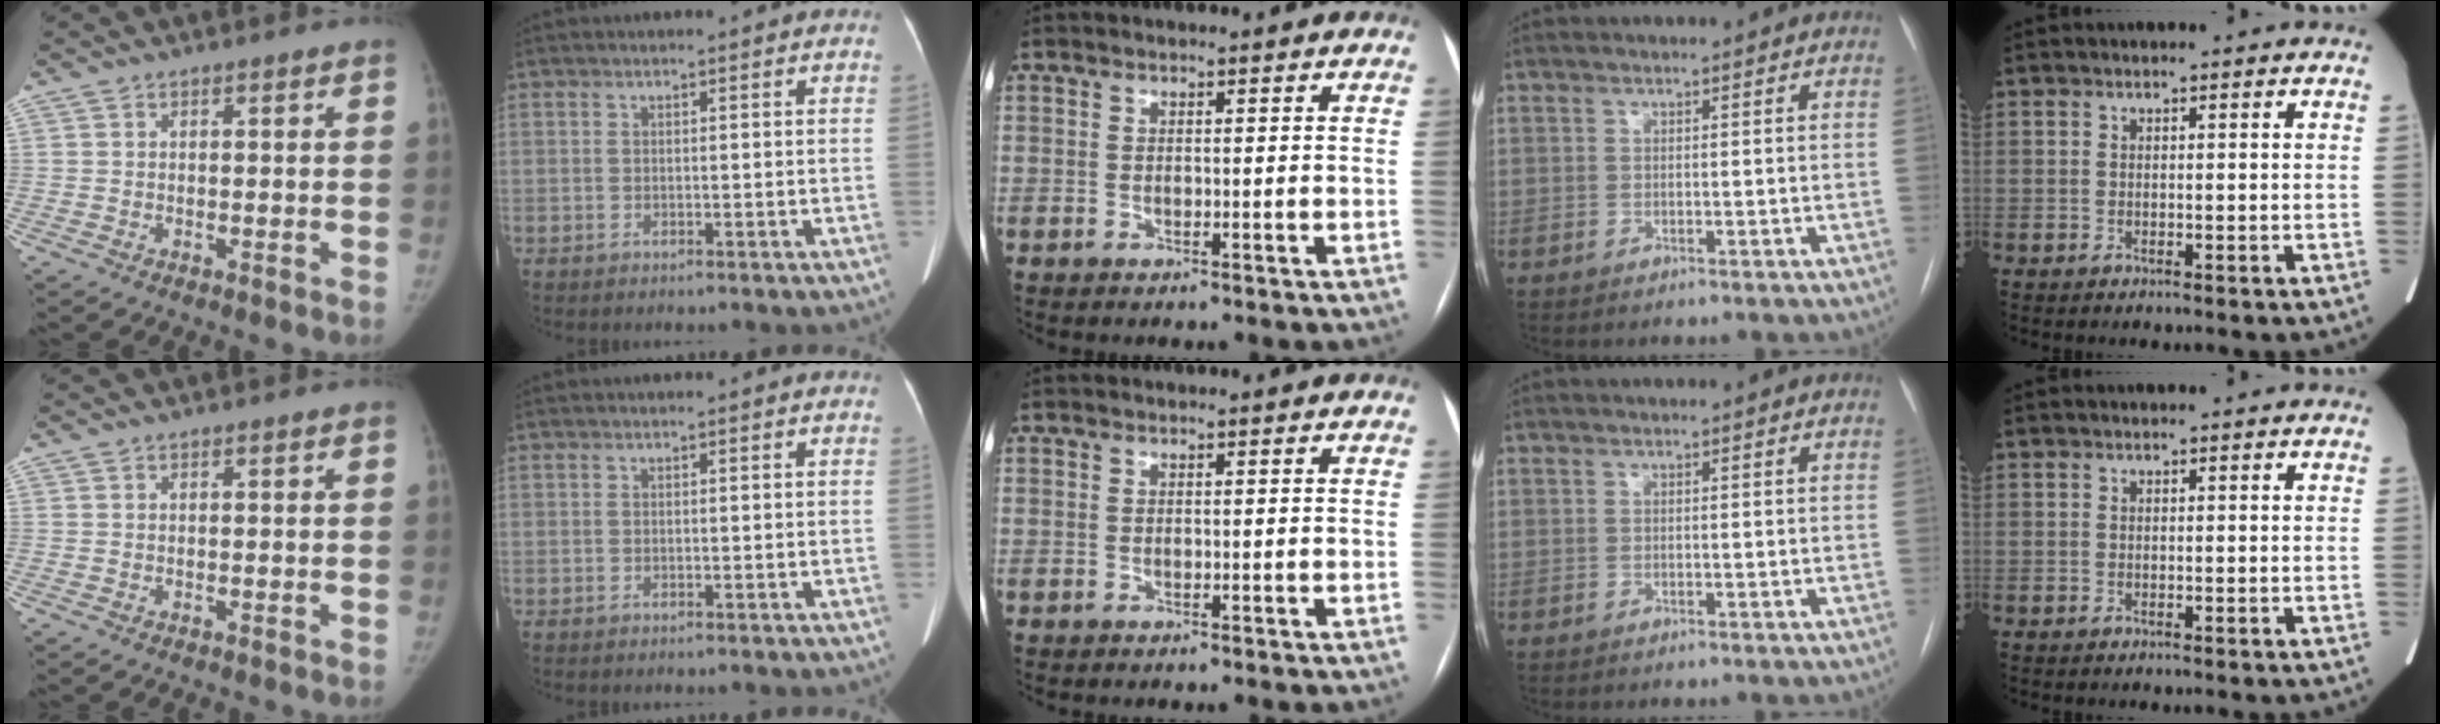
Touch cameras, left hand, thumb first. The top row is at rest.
{}